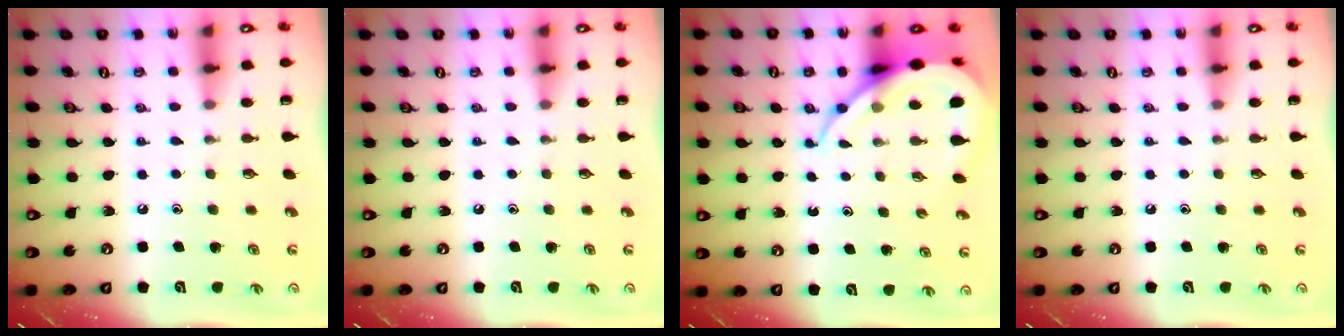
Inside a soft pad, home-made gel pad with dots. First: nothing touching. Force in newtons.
{"total": 0.0}
{"total": 10.1, "press": 10.1, "slide": 1.2}
{"total": 0.0}